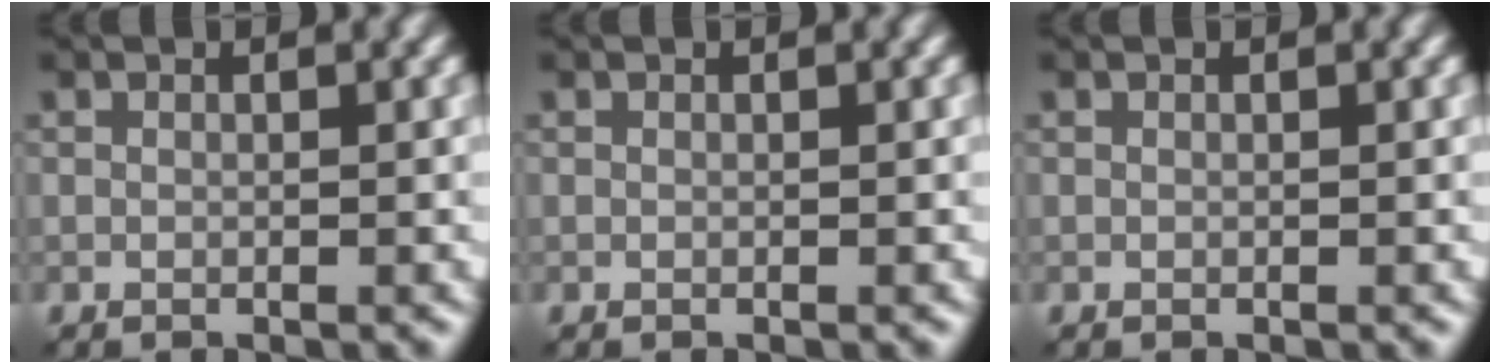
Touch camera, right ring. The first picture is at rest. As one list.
[{"total": 0.0}, {"total": 0.0}]